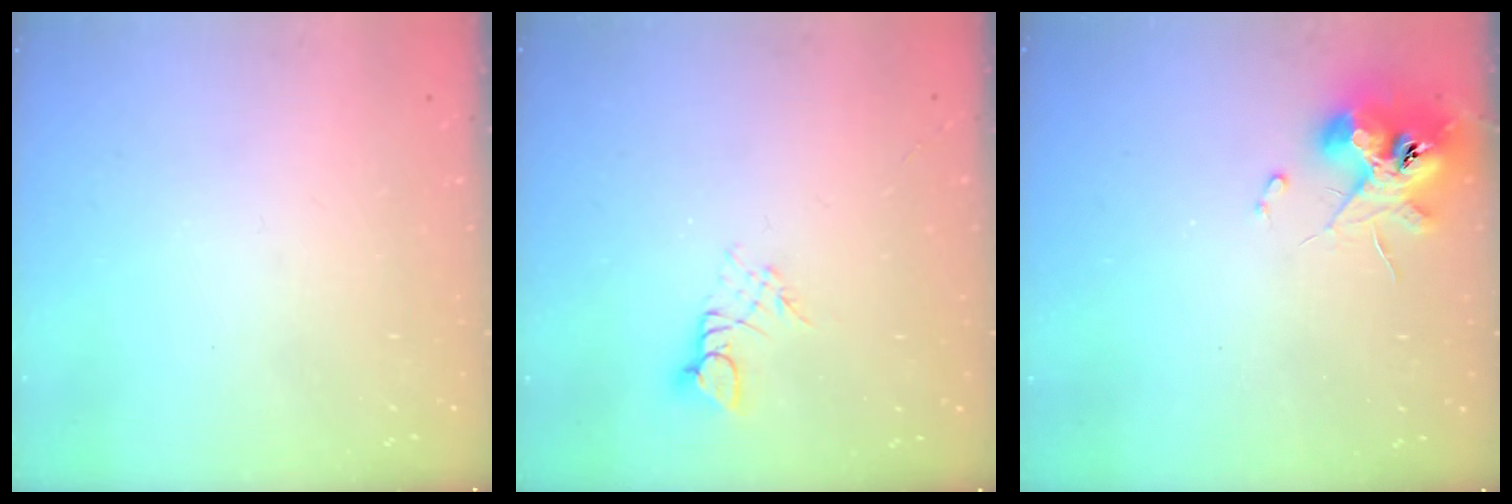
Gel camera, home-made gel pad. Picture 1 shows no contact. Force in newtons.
{"total": 2.6, "press": 2.6, "slide": 0.3}
{"total": 11.7, "press": 11.6, "slide": 1.2}